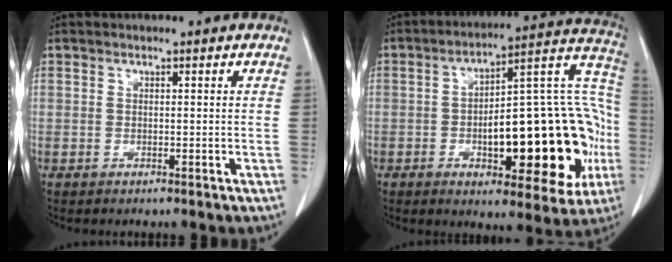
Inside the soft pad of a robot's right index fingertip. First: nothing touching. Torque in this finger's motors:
{"motor_torque": [1.49, -0.65, 0.91, 0.17]}